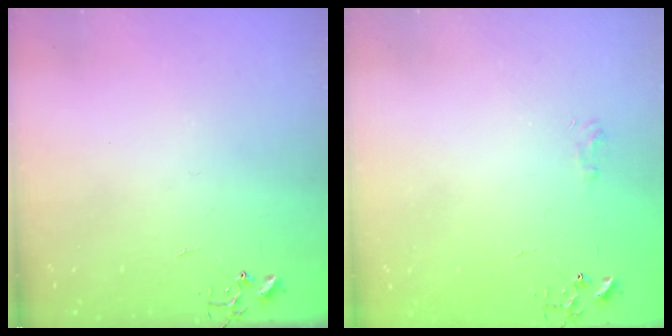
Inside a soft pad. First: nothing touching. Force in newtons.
{"total": 5.6, "press": 5.6, "slide": 0.7}